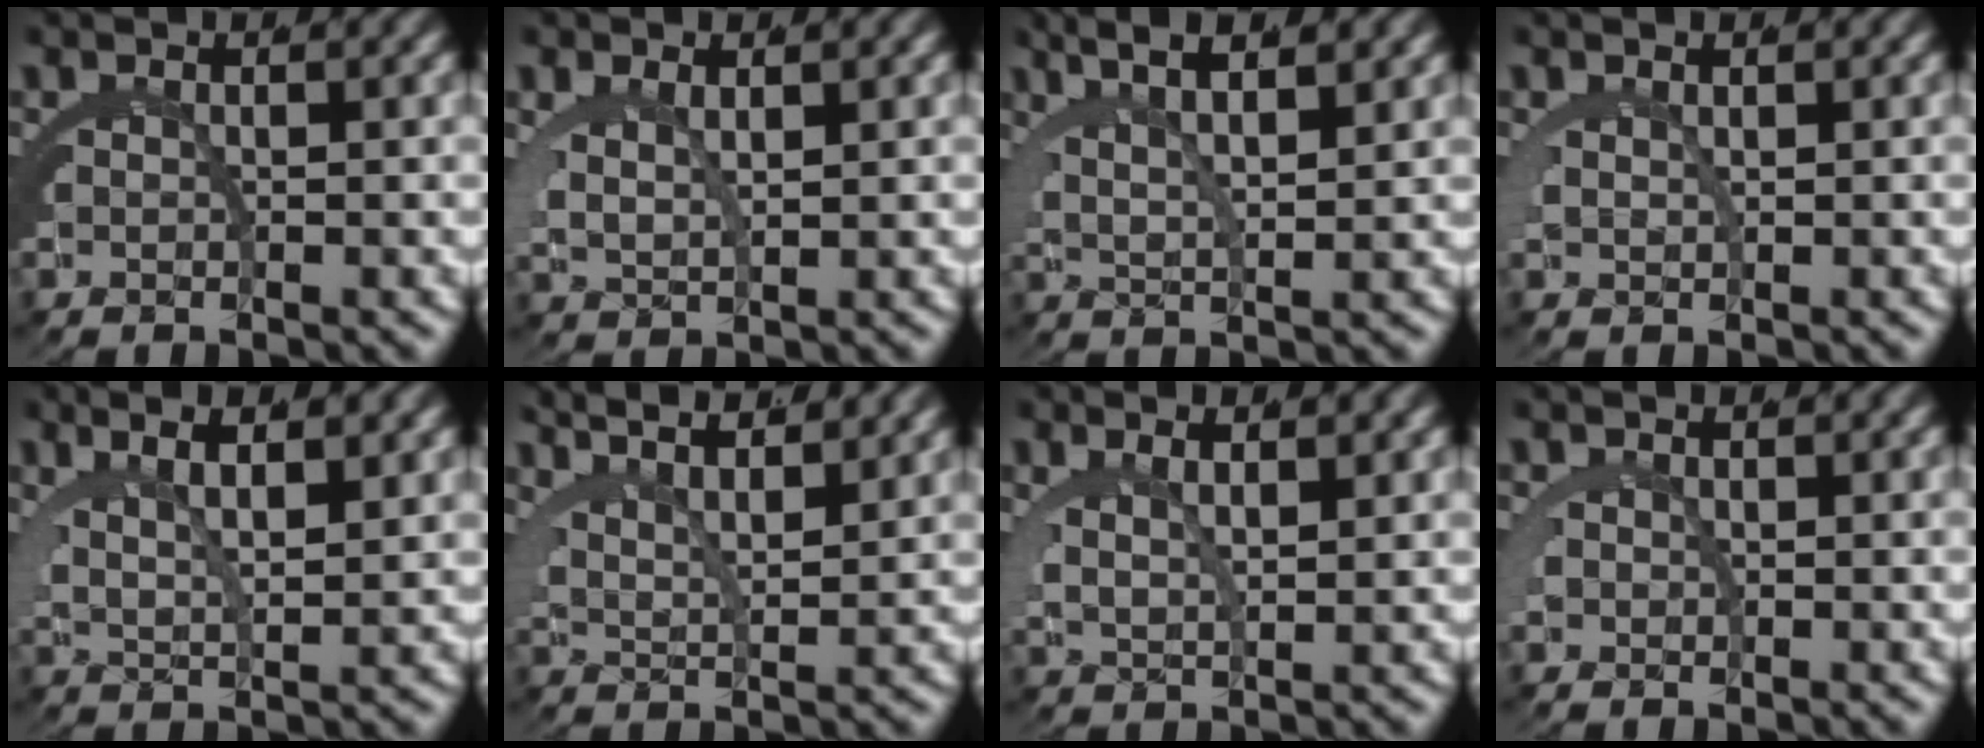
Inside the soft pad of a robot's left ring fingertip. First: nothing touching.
{"total": 2.6, "force": [1.3, 1.3, 1.8], "torque": [-0.051, -0.010, 0.037]}
{"total": 7.0, "force": [4.3, 2.8, 4.7], "torque": [-0.073, 0.019, 0.064]}
{"total": 1.0, "force": [0.8, 0.3, 0.6], "torque": [-0.020, -0.009, 0.024]}
{"total": 5.3, "force": [2.7, 2.4, 3.9], "torque": [-0.062, 0.007, 0.044]}
{"total": 7.0, "force": [4.8, 2.9, 4.1], "torque": [-0.066, 0.007, 0.073]}
{"total": 3.2, "force": [1.6, 1.4, 2.4], "torque": [-0.055, -0.005, 0.037]}
{"total": 0.7, "force": [0.1, 0.6, 0.3], "torque": [-0.021, -0.004, 0.004]}